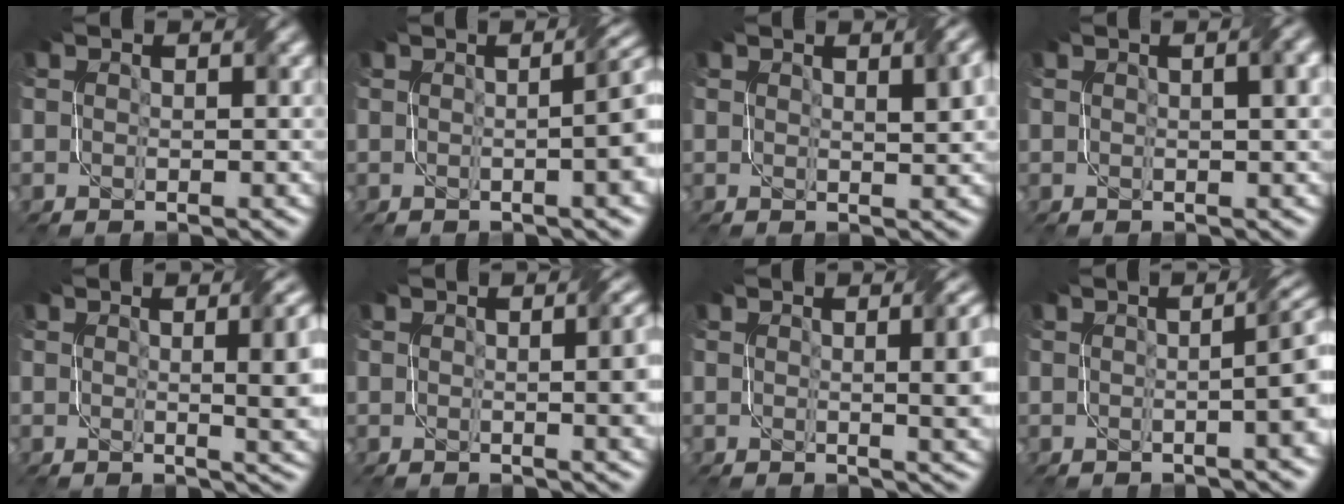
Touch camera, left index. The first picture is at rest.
{"total": 7.4, "force": [0.1, 3.1, 6.7], "torque": [-0.025, 0.025, -0.007]}
{"total": 3.2, "force": [1.5, 0.9, 2.7], "torque": [-0.028, 0.006, 0.024]}
{"total": 3.9, "force": [1.3, 1.5, 3.4], "torque": [-0.029, 0.012, 0.006]}
{"total": 7.5, "force": [1.3, 2.7, 6.9], "torque": [-0.046, 0.005, 0.018]}
{"total": 5.8, "force": [0.4, 2.2, 5.3], "torque": [-0.031, 0.011, 0.008]}
{"total": 6.6, "force": [1.0, 2.4, 6.1], "torque": [-0.039, 0.005, 0.016]}
{"total": 6.9, "force": [0.1, 2.6, 6.4], "torque": [-0.029, 0.023, -0.009]}